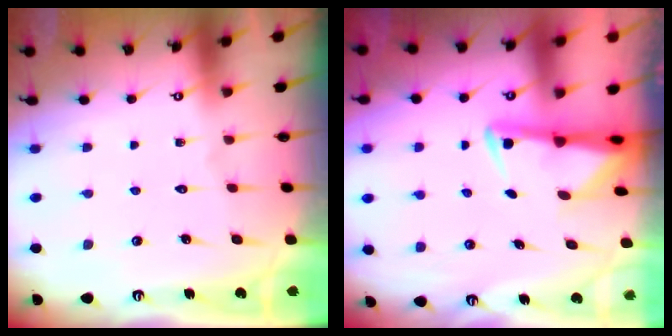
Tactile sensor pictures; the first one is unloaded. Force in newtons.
{"total": 3.0, "press": 3.0, "slide": 0.7}